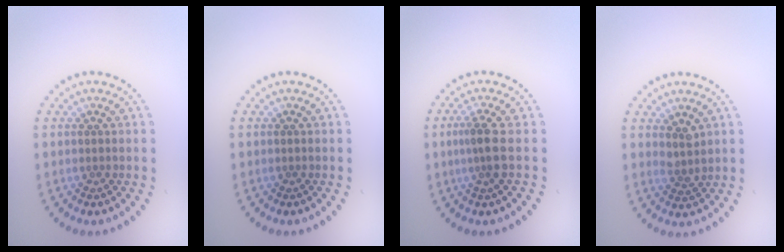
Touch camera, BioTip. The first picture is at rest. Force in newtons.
{"total": 0.0}
{"total": 2.4, "press": 1.9, "slide": 1.4}
{"total": 1.8, "press": 1.3, "slide": 1.2}